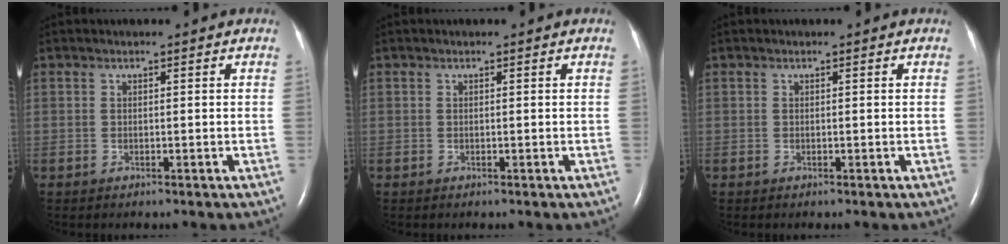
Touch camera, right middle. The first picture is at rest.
{"total": 0.0}
{"total": 0.0}